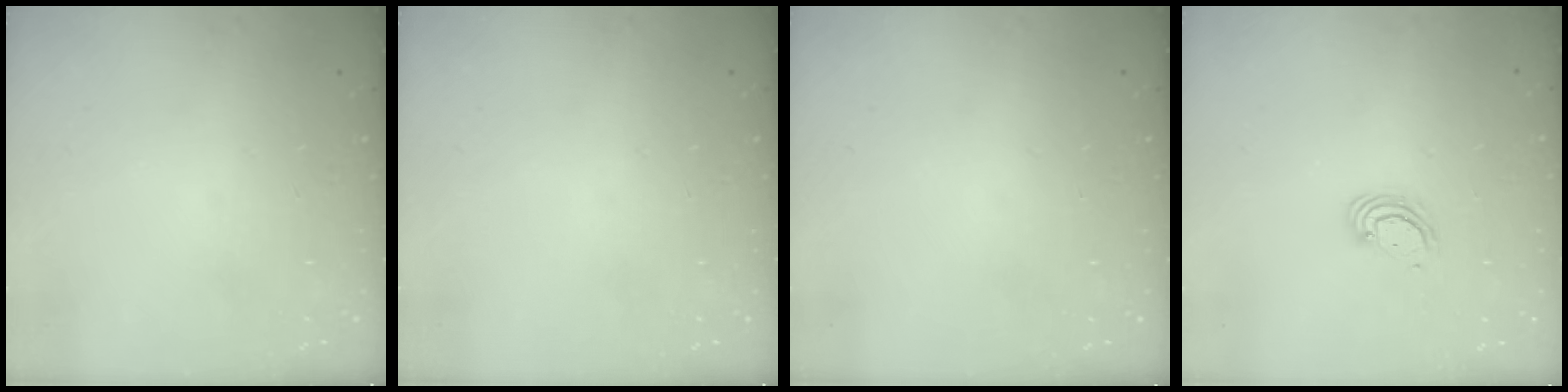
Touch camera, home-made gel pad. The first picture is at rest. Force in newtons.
{"total": 0.0}
{"total": 0.0}
{"total": 2.8, "press": 2.8, "slide": 0.3}